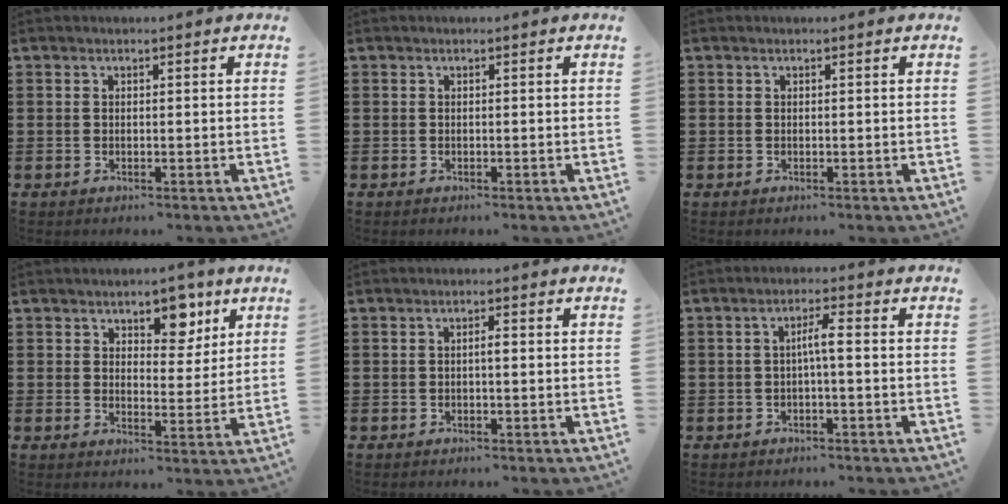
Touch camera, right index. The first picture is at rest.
{"total": 0.0}
{"total": 0.0}
{"total": 6.1, "force": [4.4, 3.3, 2.6], "torque": [-0.038, -0.010, 0.072]}
{"total": 1.1, "force": [-0.1, 0.2, 1.1], "torque": [-0.021, 0.000, -0.003]}
{"total": 3.0, "force": [-0.3, 0.2, 3.0], "torque": [-0.056, 0.004, -0.010]}